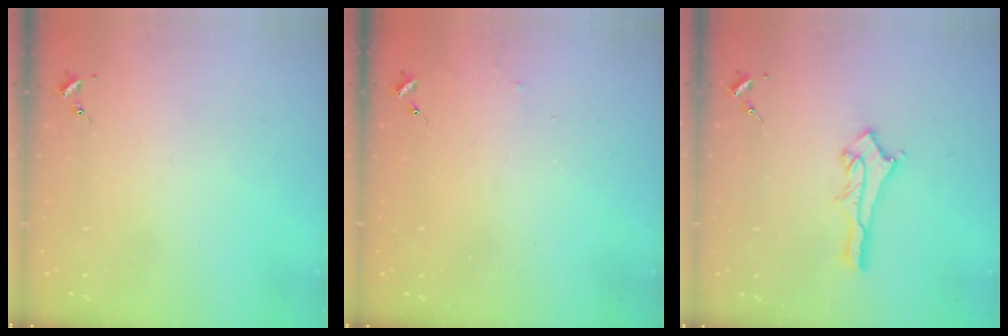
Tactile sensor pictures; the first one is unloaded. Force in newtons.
{"total": 3.2, "press": 3.2, "slide": 0.3}
{"total": 12.5, "press": 12.5, "slide": 1.2}